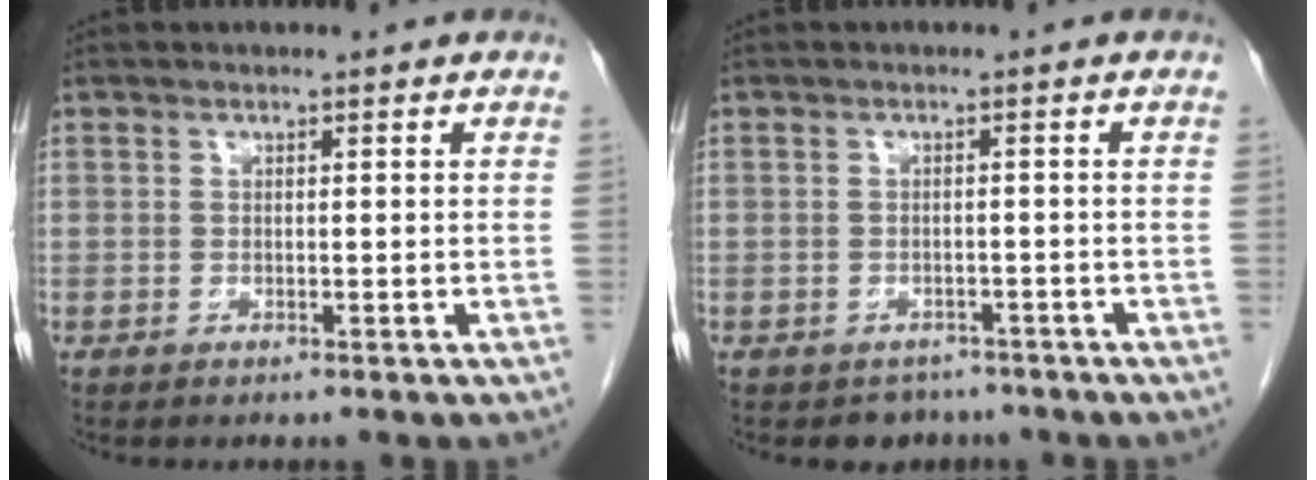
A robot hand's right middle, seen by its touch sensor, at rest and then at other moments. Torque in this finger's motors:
{"motor_torque": [0.03, -0.02, -0.03, 0.00]}